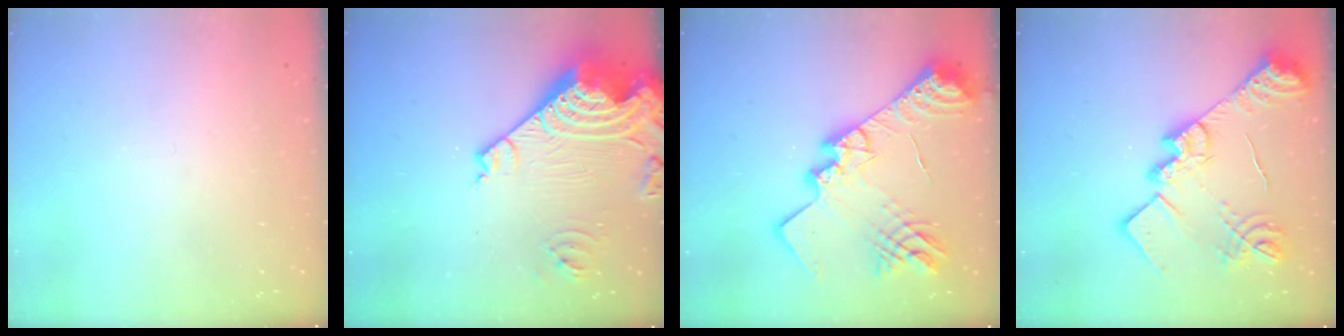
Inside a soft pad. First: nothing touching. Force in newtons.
{"total": 20.7, "press": 20.6, "slide": 2.4}
{"total": 28.3, "press": 28.2, "slide": 2.8}
{"total": 23.7, "press": 23.7, "slide": 1.4}